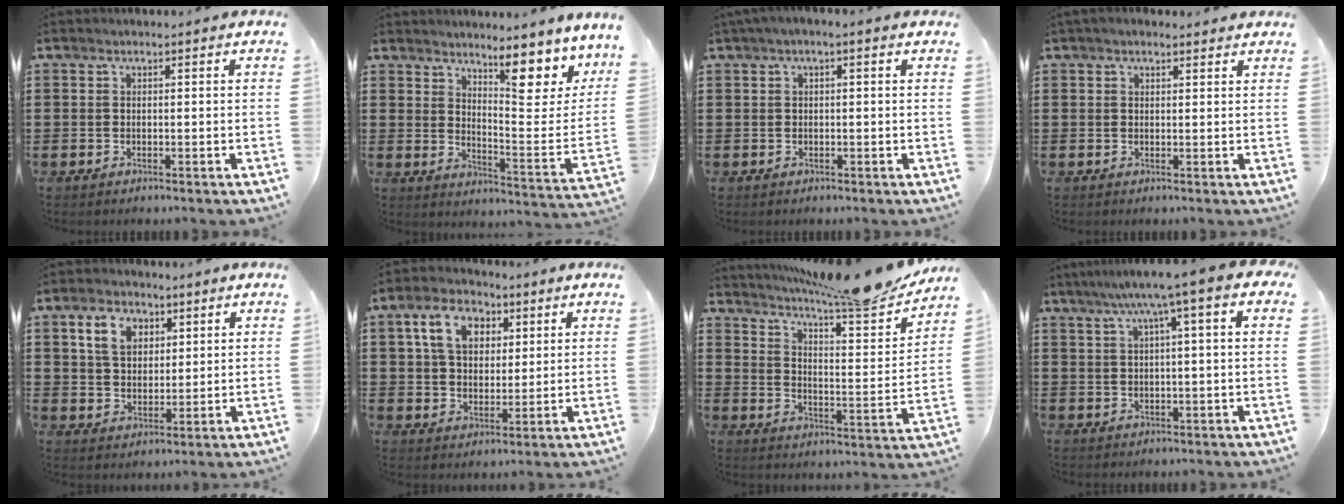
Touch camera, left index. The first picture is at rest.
{"total": 9.4, "force": [7.2, 1.8, 5.8], "torque": [-0.078, -0.061, 0.116]}
{"total": 1.0, "force": [-0.3, 0.2, 1.0], "torque": [-0.015, -0.002, -0.006]}
{"total": 1.5, "force": [1.3, 0.5, 0.5], "torque": [-0.012, 0.005, 0.025]}
{"total": 6.3, "force": [3.2, 4.2, 3.3], "torque": [-0.068, 0.011, 0.054]}
{"total": 7.8, "force": [3.5, 5.4, 4.5], "torque": [-0.088, 0.011, 0.058]}
{"total": 11.0, "force": [9.6, 0.2, 5.3], "torque": [-0.096, -0.064, 0.155]}
{"total": 6.3, "force": [2.7, -0.2, 5.7], "torque": [-0.117, -0.002, 0.040]}